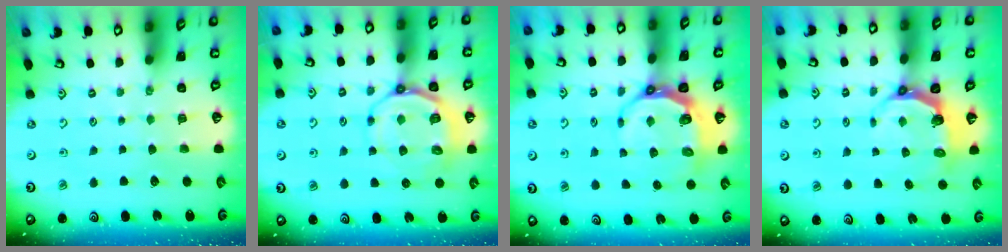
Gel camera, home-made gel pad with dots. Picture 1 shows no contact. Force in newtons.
{"total": 9.3, "press": 9.0, "slide": 2.6}
{"total": 8.1, "press": 7.4, "slide": 3.4}
{"total": 5.2, "press": 3.8, "slide": 3.5}